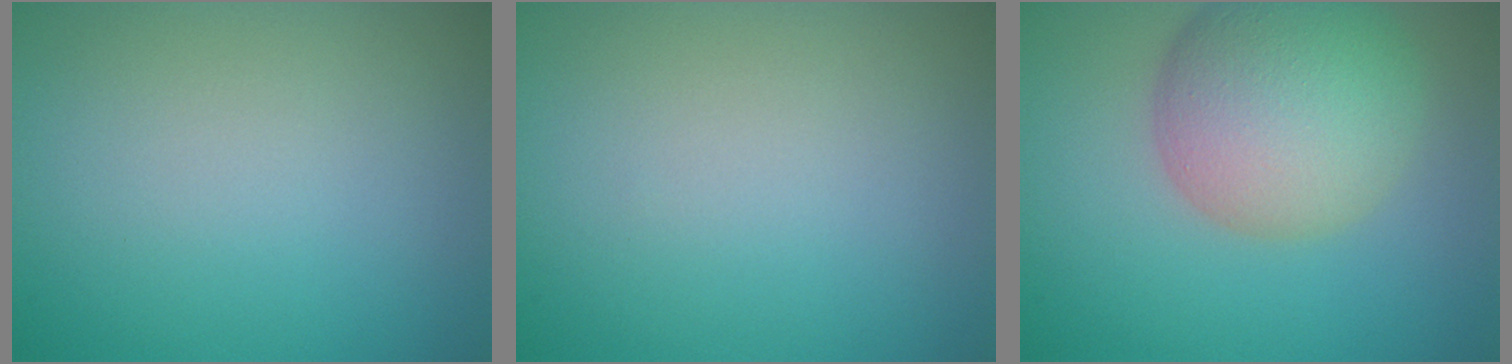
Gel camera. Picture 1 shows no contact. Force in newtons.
{"total": 0.0}
{"total": 8.9, "press": 8.8, "slide": 0.5}